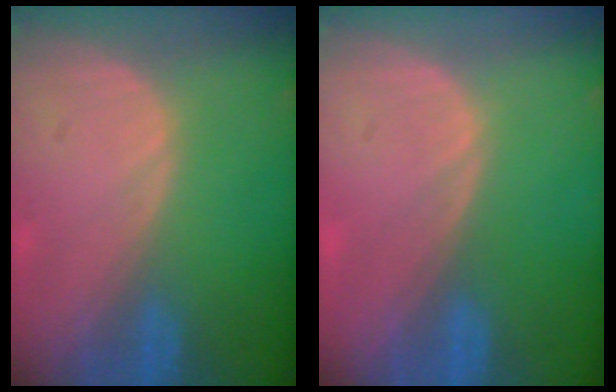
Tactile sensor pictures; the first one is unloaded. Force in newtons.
{"total": 0.0}